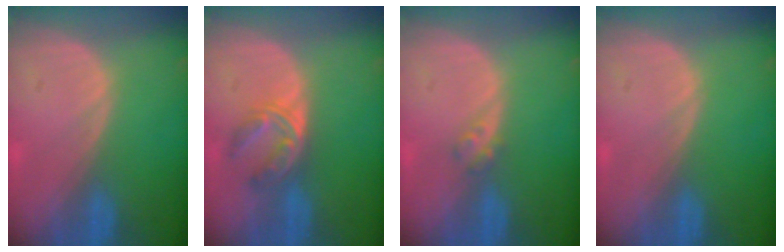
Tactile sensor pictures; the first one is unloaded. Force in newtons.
{"total": 5.9, "press": 5.0, "slide": 3.2}
{"total": 1.8, "press": 1.5, "slide": 0.9}
{"total": 0.0}